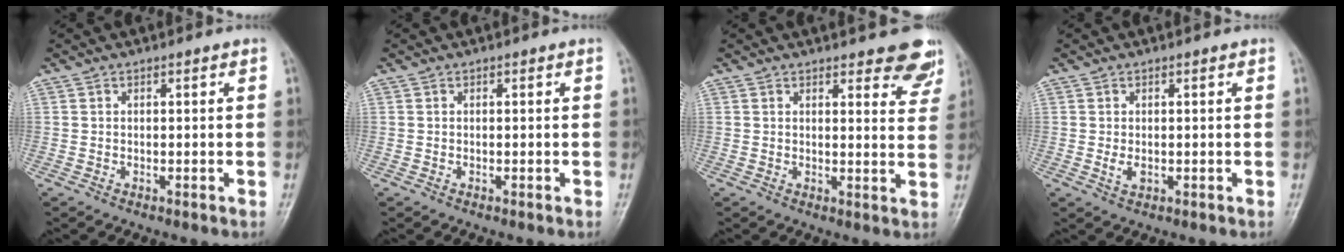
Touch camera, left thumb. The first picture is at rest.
{"total": 0.0}
{"total": 8.1, "force": [6.5, 2.8, 4.0], "torque": [-0.009, -0.037, 0.063]}
{"total": 2.1, "force": [0.0, 1.4, 1.6], "torque": [-0.024, -0.005, 0.002]}